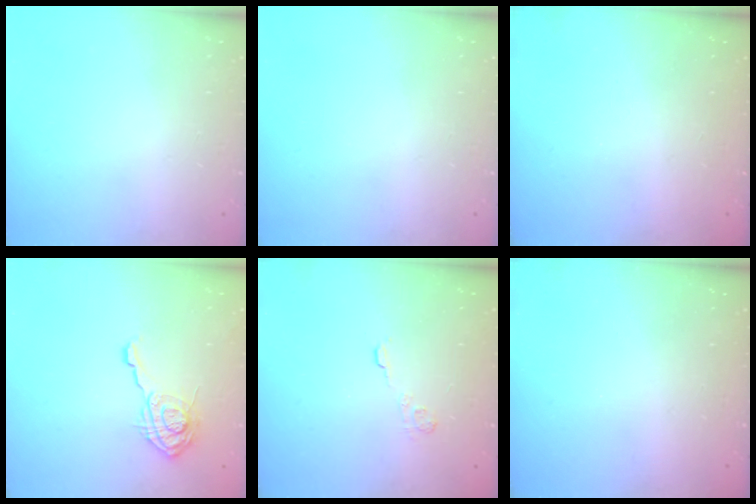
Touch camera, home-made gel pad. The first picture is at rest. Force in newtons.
{"total": 0.0}
{"total": 2.5, "press": 2.3, "slide": 0.8}
{"total": 13.0, "press": 13.0, "slide": 0.3}
{"total": 2.9, "press": 2.5, "slide": 1.6}
{"total": 2.4, "press": 2.2, "slide": 0.8}